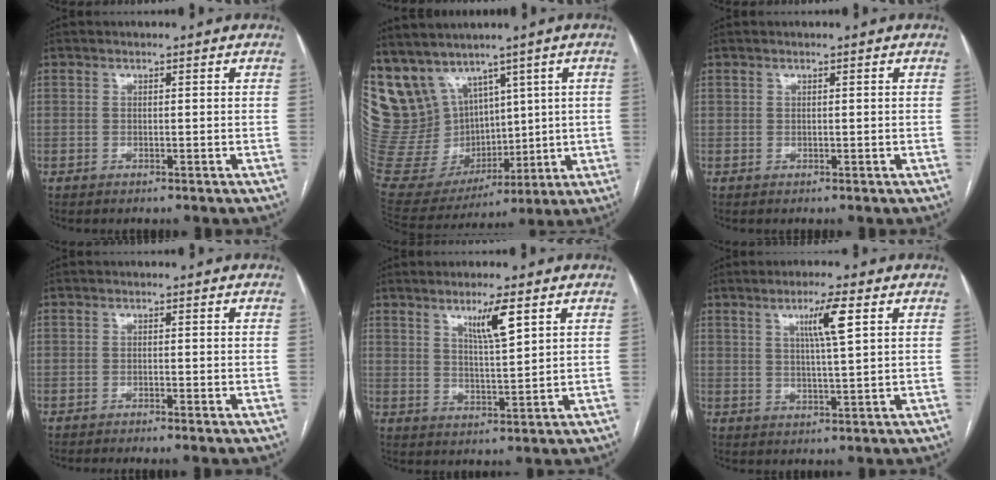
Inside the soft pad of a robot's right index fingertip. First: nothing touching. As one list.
[{"total": 21.5, "force": [10.6, 15.8, 10.0], "torque": [-0.237, 0.065, 0.237]}, {"total": 0.0}, {"total": 1.7, "force": [-1.2, 0.0, 1.2], "torque": [-0.021, -0.001, -0.020]}, {"total": 5.8, "force": [3.2, 0.4, 4.8], "torque": [-0.084, -0.009, 0.057]}, {"total": 5.7, "force": [2.5, 0.0, 5.2], "torque": [-0.090, -0.002, 0.040]}]